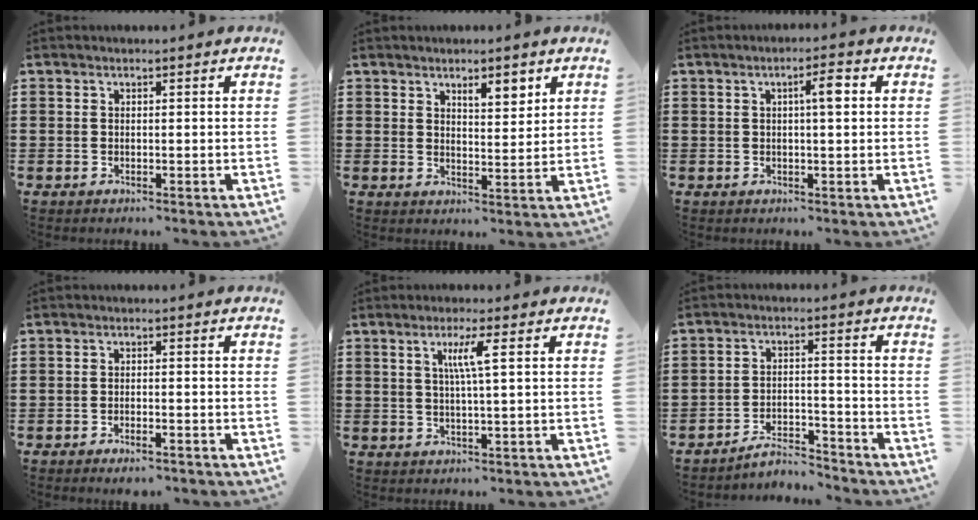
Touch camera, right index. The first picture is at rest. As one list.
[{"total": 4.1, "force": [2.8, 1.4, 2.6], "torque": [-0.032, -0.003, 0.043]}, {"total": 3.2, "force": [0.7, 0.6, 3.0], "torque": [-0.044, 0.001, 0.004]}, {"total": 1.6, "force": [-1.5, 0.1, 0.6], "torque": [-0.014, -0.002, -0.028]}, {"total": 4.2, "force": [1.1, -0.2, 4.1], "torque": [-0.081, -0.001, 0.014]}, {"total": 4.5, "force": [-4.3, 0.4, 1.1], "torque": [-0.021, 0.006, -0.086]}]